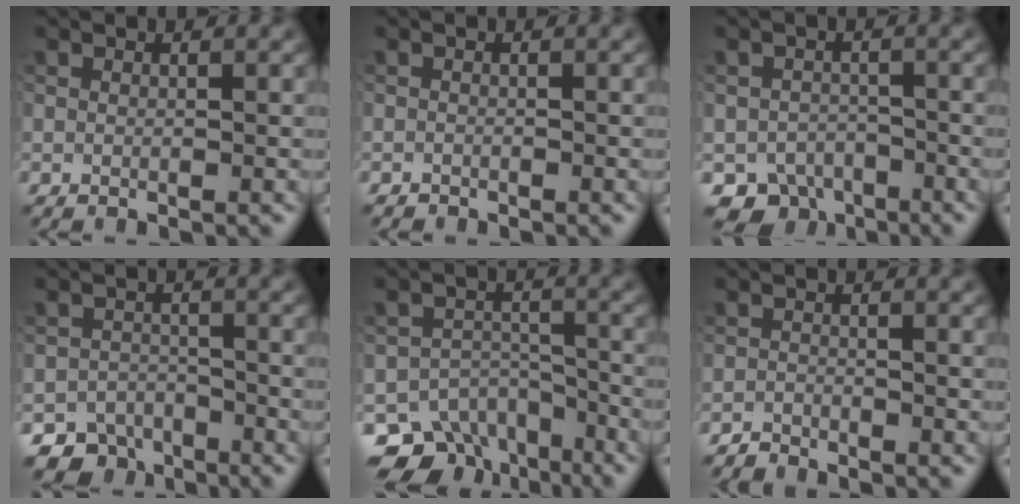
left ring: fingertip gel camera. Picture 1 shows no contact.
{"total": 0.5, "force": [-0.5, 0.1, -0.1], "torque": [0.003, -0.001, -0.010]}
{"total": 4.0, "force": [-3.0, 2.6, 0.8], "torque": [-0.002, -0.008, -0.050]}
{"total": 5.1, "force": [-4.2, 2.8, 0.4], "torque": [0.016, -0.008, -0.060]}
{"total": 9.8, "force": [-7.4, 5.9, 2.2], "torque": [-0.012, 0.002, -0.100]}
{"total": 1.5, "force": [-1.5, 0.1, 0.0], "torque": [0.001, 0.001, -0.035]}